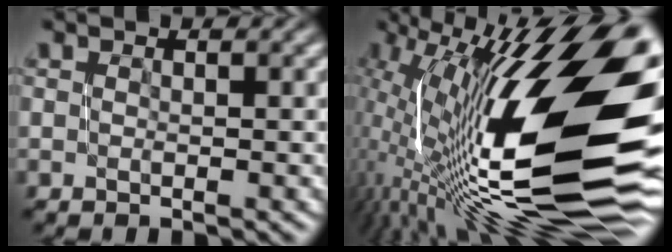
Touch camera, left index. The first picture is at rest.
{"total": 17.6, "force": [1.2, 6.0, 16.5], "torque": [-0.278, 0.002, 0.011]}